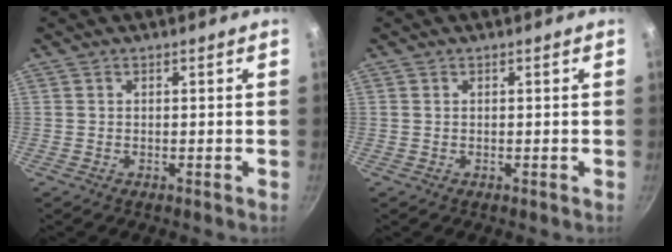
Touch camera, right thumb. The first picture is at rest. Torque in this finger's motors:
{"motor_torque": [-0.18, 0.13, 0.24, 0.08, 0.08]}